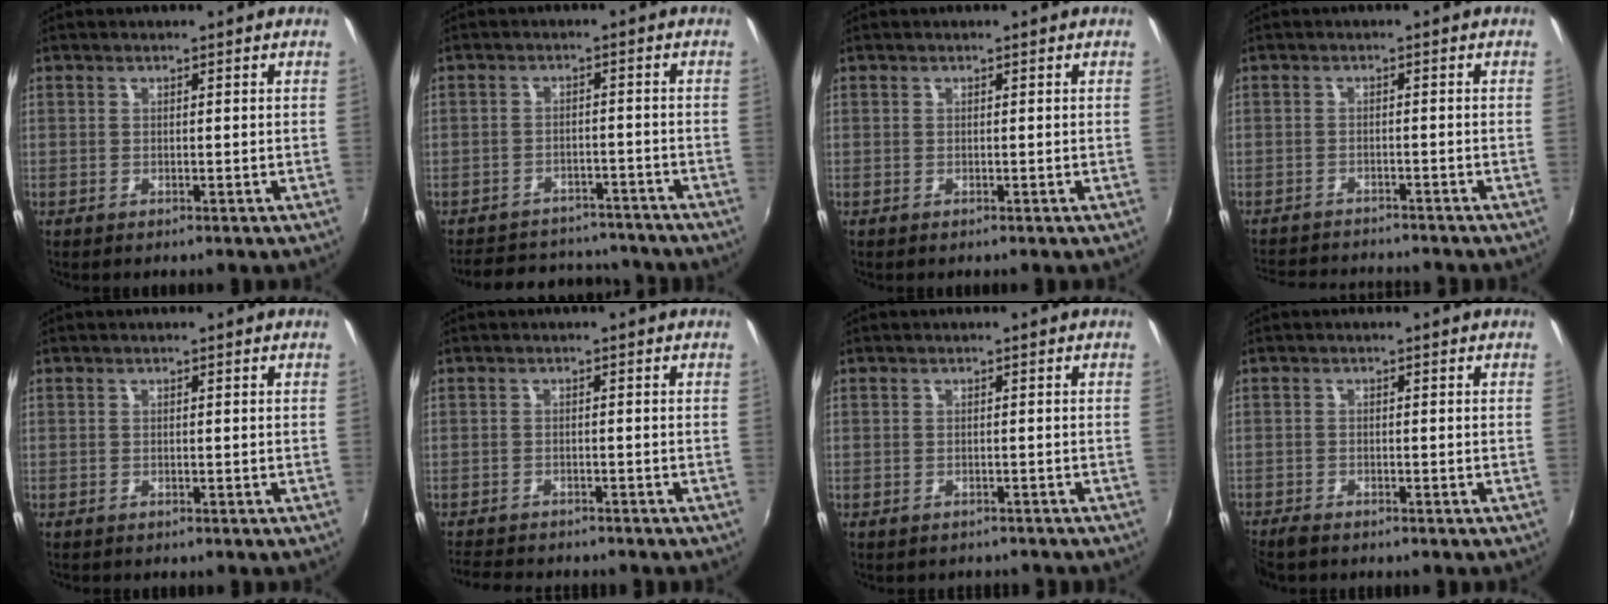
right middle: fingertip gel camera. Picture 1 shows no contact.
{"total": 13.1, "force": [-11.2, 5.8, 3.4], "torque": [-0.084, 0.037, -0.142]}
{"total": 0.0}
{"total": 9.7, "force": [-9.0, 1.9, 2.9], "torque": [-0.078, -0.007, -0.140]}
{"total": 0.5, "force": [-0.5, 0.2, 0.0], "torque": [-0.002, -0.001, -0.008]}
{"total": 7.3, "force": [-6.8, 1.8, 2.2], "torque": [-0.065, -0.014, -0.108]}
{"total": 3.0, "force": [-2.7, 1.2, 0.7], "torque": [-0.017, -0.013, -0.035]}
{"total": 3.2, "force": [-3.0, 0.7, 1.0], "torque": [-0.030, -0.017, -0.059]}